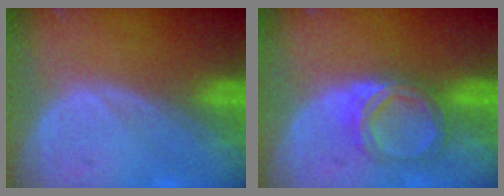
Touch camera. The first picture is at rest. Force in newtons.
{"total": 5.3, "press": 4.7, "slide": 2.4}